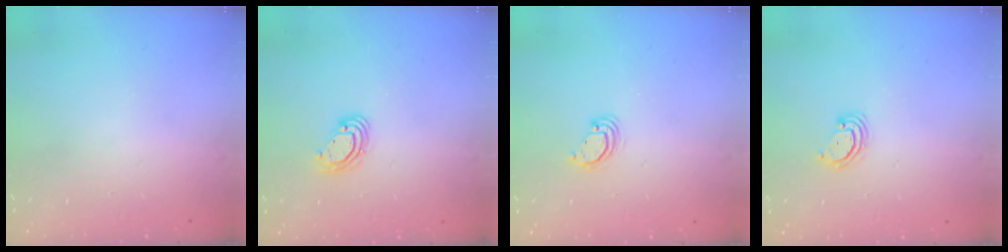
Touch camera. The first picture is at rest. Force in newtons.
{"total": 5.7, "press": 5.7, "slide": 0.5}
{"total": 3.2, "press": 3.2, "slide": 0.2}
{"total": 3.4, "press": 3.4, "slide": 0.3}